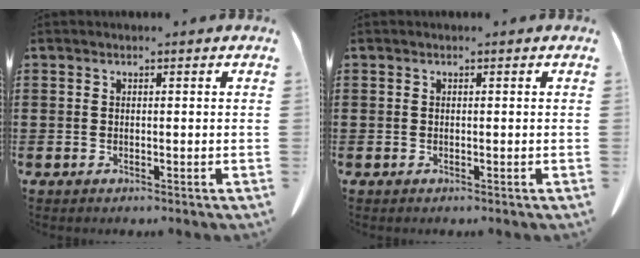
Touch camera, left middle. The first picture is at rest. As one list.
[{"total": 0.0}]